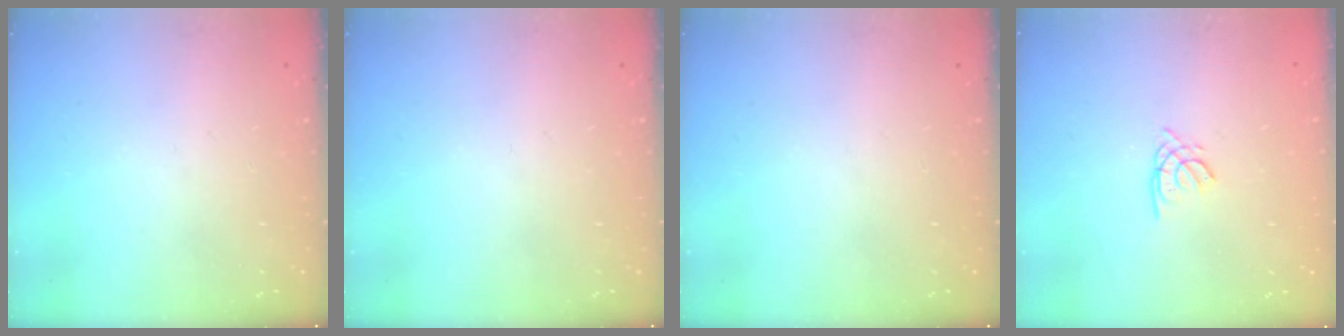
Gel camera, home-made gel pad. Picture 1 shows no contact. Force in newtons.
{"total": 0.0}
{"total": 0.0}
{"total": 1.6, "press": 1.5, "slide": 0.4}